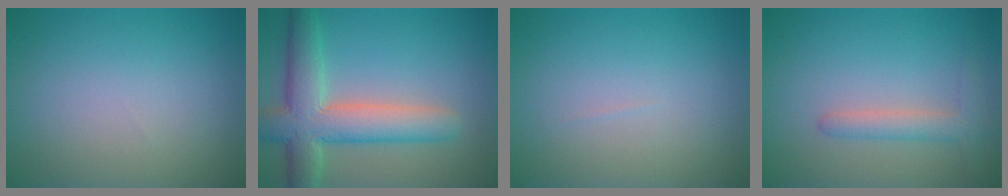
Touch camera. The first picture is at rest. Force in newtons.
{"total": 7.3, "press": 7.2, "slide": 0.8}
{"total": 0.0}
{"total": 2.4, "press": 2.4, "slide": 0.3}